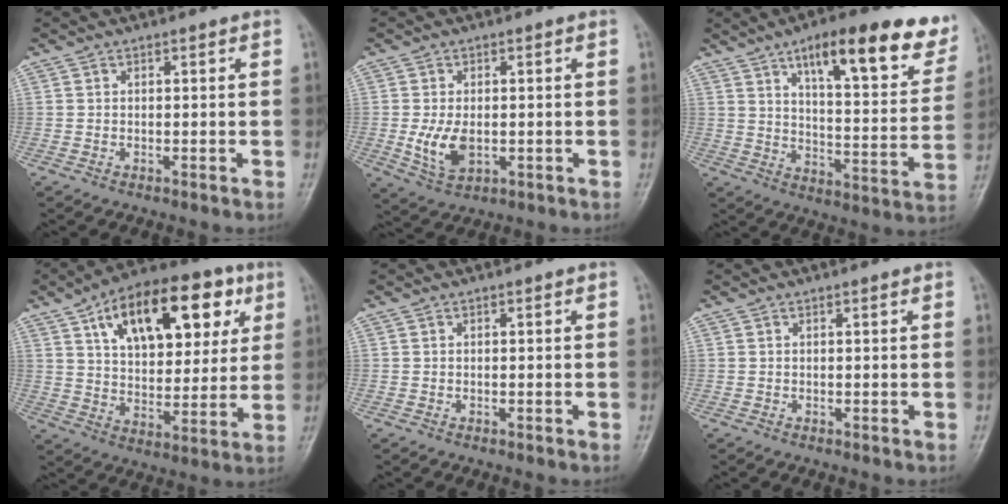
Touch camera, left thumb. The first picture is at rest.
{"total": 6.4, "force": [-1.0, 3.9, 5.0], "torque": [-0.092, -0.007, -0.008]}
{"total": 20.8, "force": [12.4, 6.8, 15.3], "torque": [-0.167, -0.043, 0.178]}
{"total": 22.3, "force": [9.5, 11.7, 16.4], "torque": [-0.207, -0.007, 0.151]}
{"total": 0.0}
{"total": 0.0}